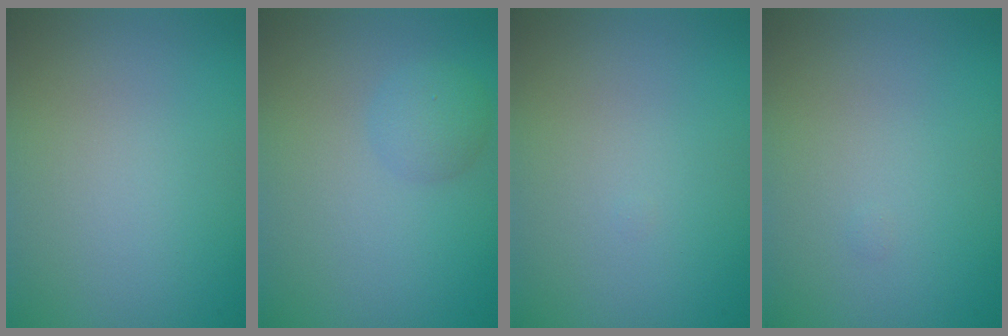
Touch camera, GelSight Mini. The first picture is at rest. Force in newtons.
{"total": 2.0, "press": 2.0, "slide": 0.1}
{"total": 0.0}
{"total": 0.0}